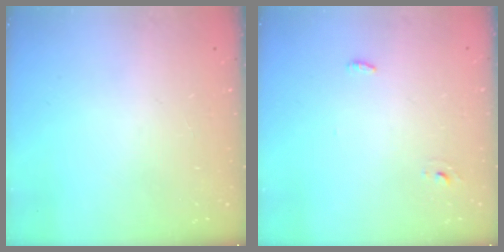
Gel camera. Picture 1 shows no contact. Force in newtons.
{"total": 3.0, "press": 2.8, "slide": 1.2}